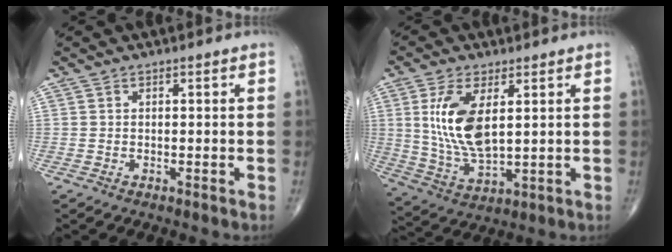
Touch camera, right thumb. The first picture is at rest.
{"total": 12.6, "force": [3.0, 5.8, 10.8], "torque": [-0.218, -0.020, 0.069]}